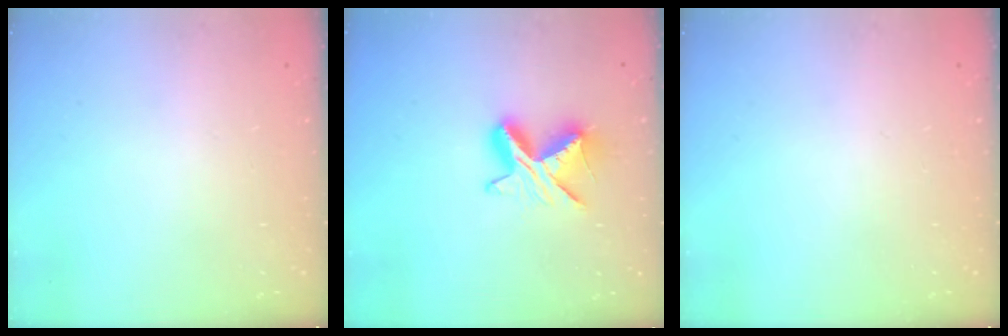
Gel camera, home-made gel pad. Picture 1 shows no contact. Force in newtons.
{"total": 8.7, "press": 8.7, "slide": 0.2}
{"total": 0.0}